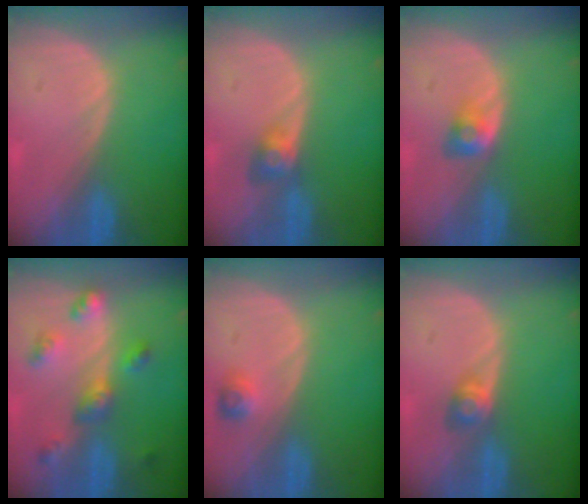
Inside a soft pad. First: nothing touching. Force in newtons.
{"total": 3.1, "press": 2.7, "slide": 1.4}
{"total": 2.9, "press": 2.5, "slide": 1.4}
{"total": 6.5, "press": 5.8, "slide": 3.0}
{"total": 2.4, "press": 2.2, "slide": 0.9}
{"total": 2.8, "press": 2.5, "slide": 1.2}